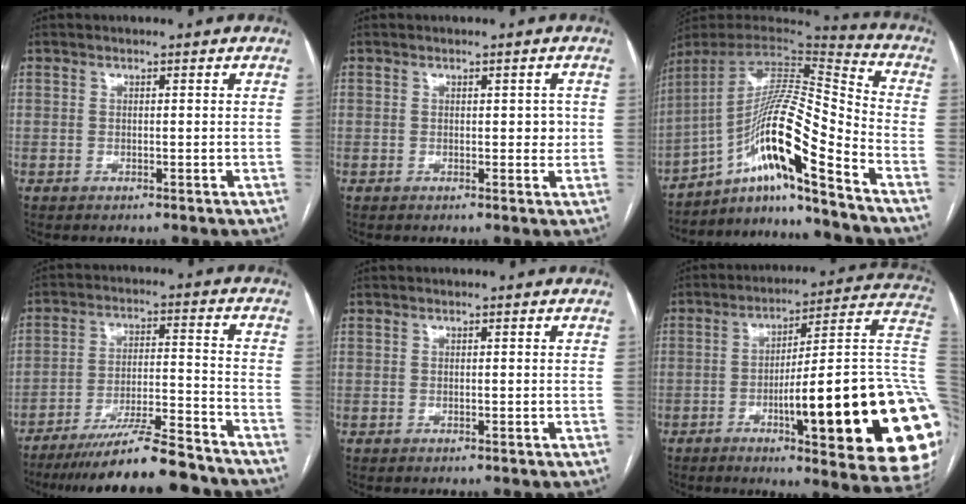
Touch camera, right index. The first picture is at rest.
{"total": 2.3, "force": [0.3, 1.2, 1.9], "torque": [-0.022, 0.007, 0.004]}
{"total": 17.1, "force": [-10.0, -0.2, 13.9], "torque": [-0.253, 0.015, -0.176]}
{"total": 14.8, "force": [-13.2, 0.5, 6.7], "torque": [-0.102, 0.001, -0.213]}
{"total": 0.0}
{"total": 30.5, "force": [-5.6, 3.9, 29.7], "torque": [-0.282, 0.006, -0.078]}